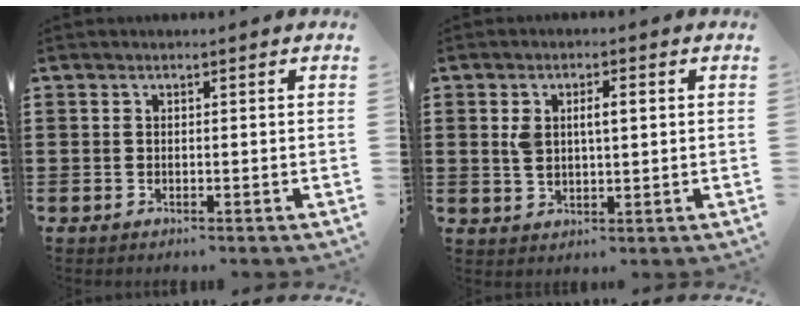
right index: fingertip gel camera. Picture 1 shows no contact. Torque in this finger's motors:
{"motor_torque": [0.15, -0.12, 0.24, 0.05]}